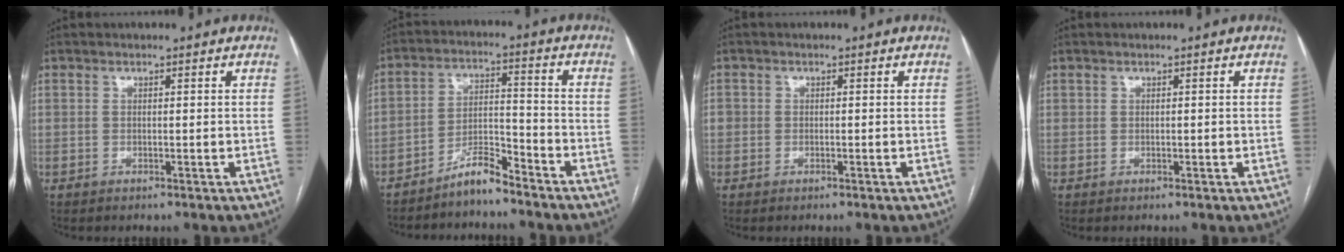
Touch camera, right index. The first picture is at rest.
{"total": 5.5, "force": [-4.9, 1.1, 2.3], "torque": [-0.036, 0.007, -0.093]}
{"total": 1.4, "force": [0.0, 1.4, 0.4], "torque": [-0.002, 0.008, 0.001]}
{"total": 0.6, "force": [0.3, 0.5, 0.1], "torque": [0.006, 0.001, 0.004]}